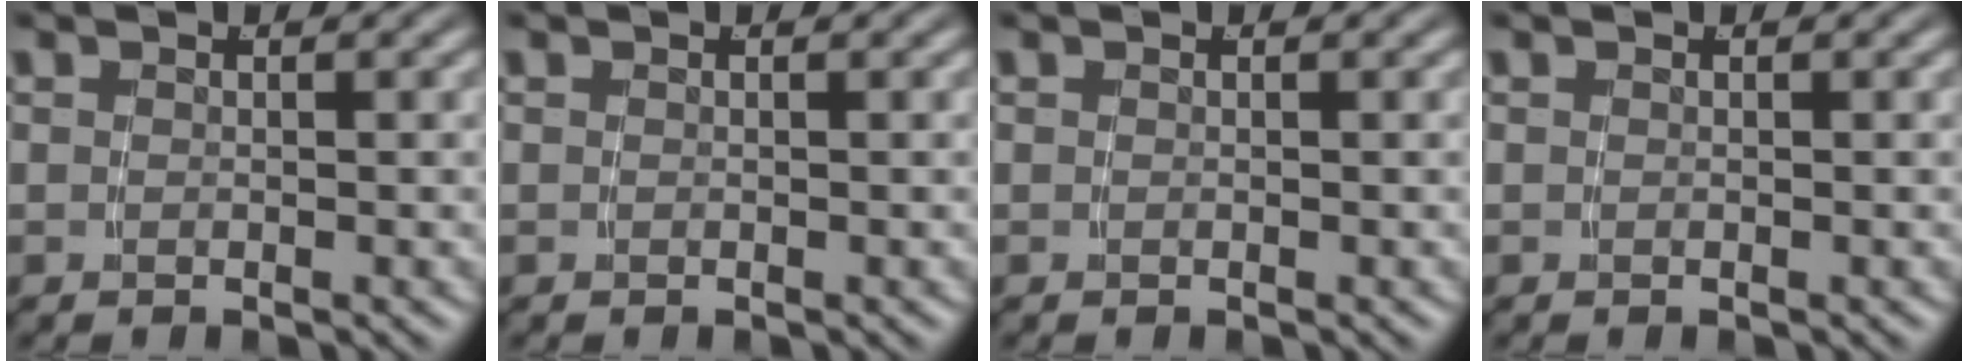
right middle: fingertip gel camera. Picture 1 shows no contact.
{"total": 0.0}
{"total": 0.0}
{"total": 0.0}